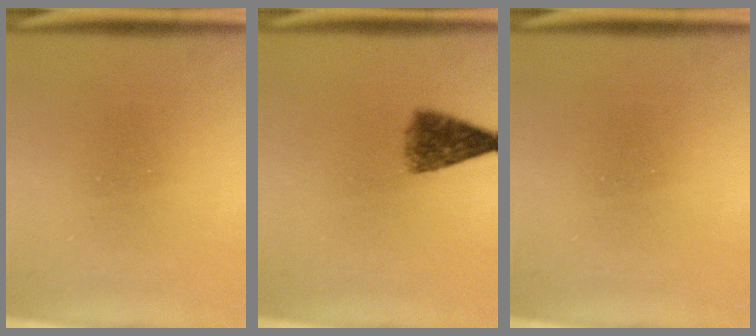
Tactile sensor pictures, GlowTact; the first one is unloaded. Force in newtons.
{"total": 5.1}
{"total": 0.0}